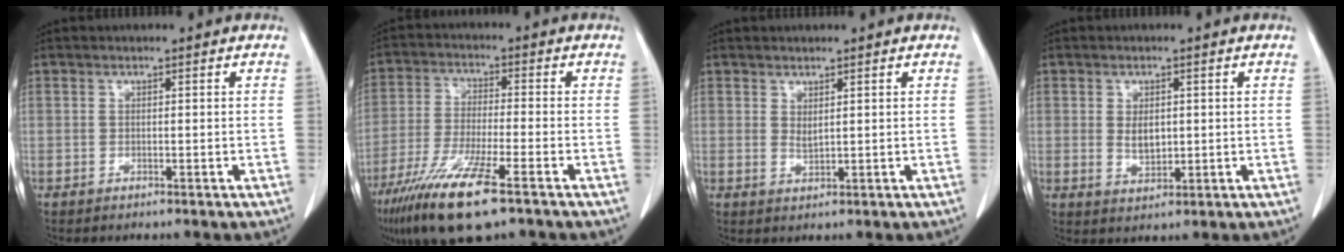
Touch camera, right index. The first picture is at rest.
{"total": 13.0, "force": [-8.0, 1.3, 10.1], "torque": [-0.201, -0.035, -0.144]}
{"total": 1.3, "force": [0.7, 0.4, 1.1], "torque": [-0.021, -0.006, 0.018]}
{"total": 3.3, "force": [0.4, 1.9, 2.7], "torque": [-0.049, -0.004, 0.013]}